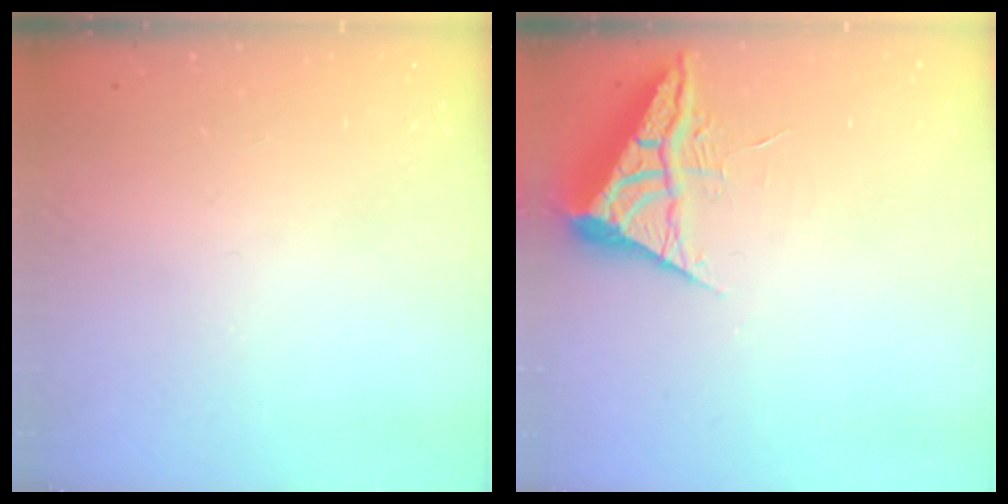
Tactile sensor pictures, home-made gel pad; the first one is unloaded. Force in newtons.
{"total": 6.3, "press": 6.3, "slide": 0.9}